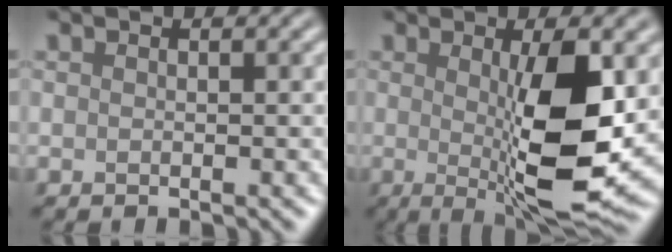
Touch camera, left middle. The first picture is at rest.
{"total": 9.1, "force": [-0.2, 2.1, 8.8], "torque": [-0.136, -0.020, 0.005]}